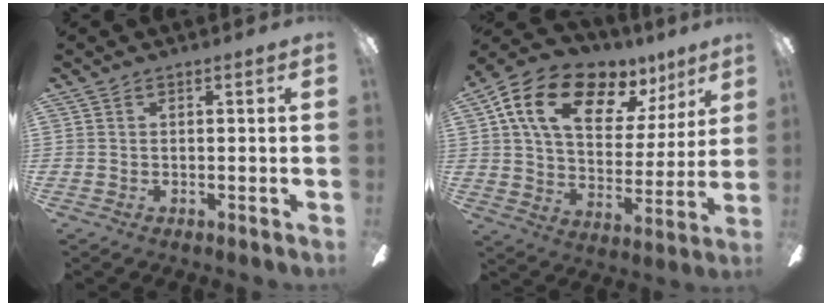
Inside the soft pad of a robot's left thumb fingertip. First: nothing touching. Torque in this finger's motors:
{"motor_torque": [0.57, 0.73, 1.71, -1.06, 0.50]}